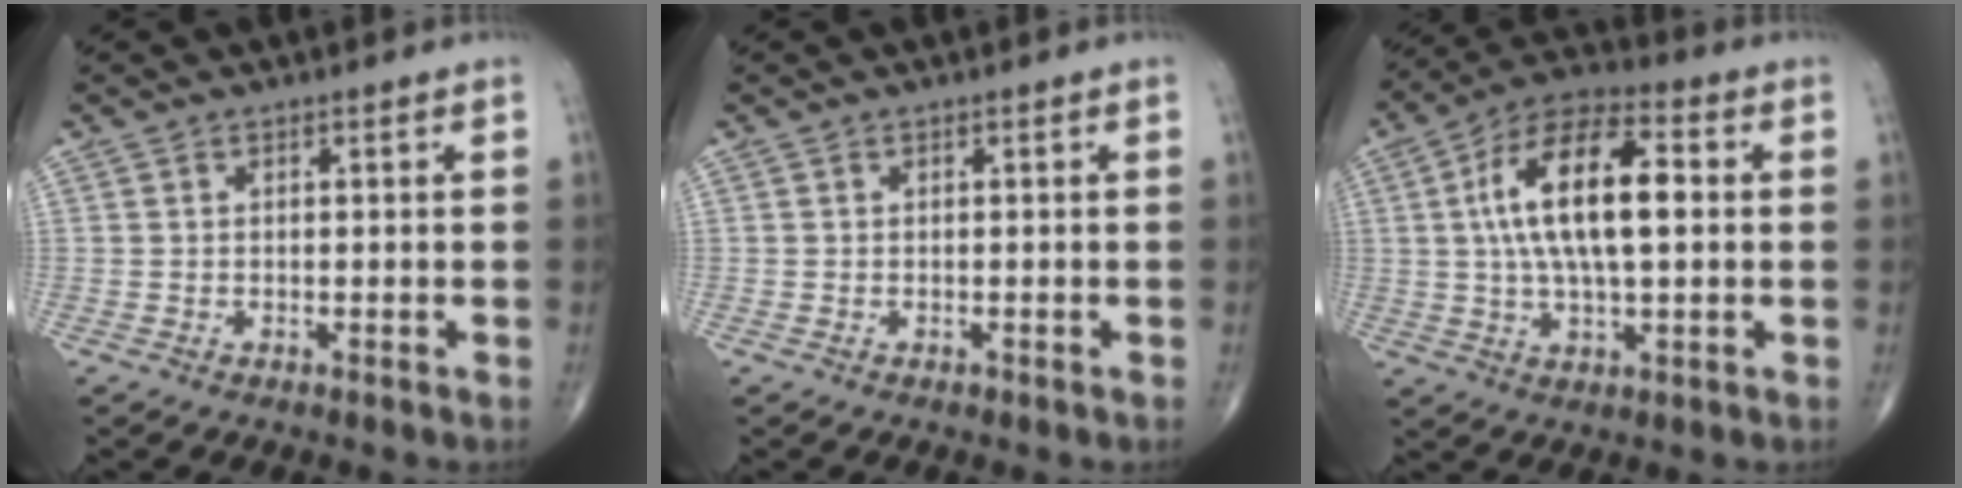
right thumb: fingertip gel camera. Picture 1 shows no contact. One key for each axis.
{"total": 0.0}
{"total": 16.9, "fx": 2.0, "fy": 7.2, "fz": 15.1, "tx": -0.273, "ty": 0.023, "tz": 0.028}